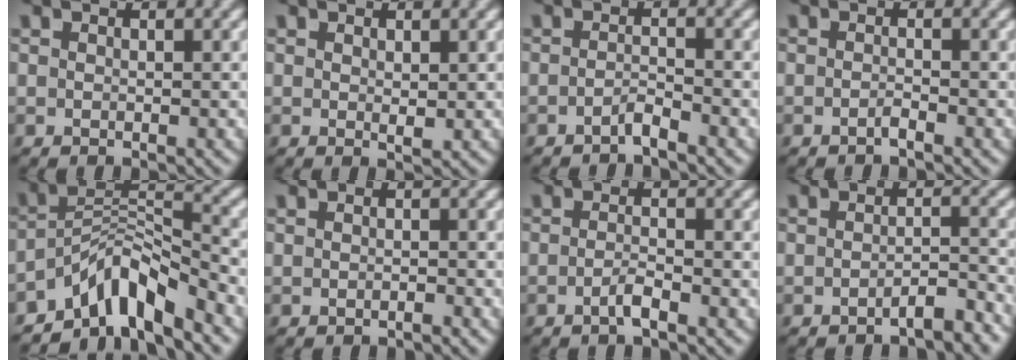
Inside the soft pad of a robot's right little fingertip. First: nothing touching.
{"total": 0.7, "force": [0.4, -0.3, 0.5], "torque": [-0.003, -0.007, 0.011]}
{"total": 1.7, "force": [-1.6, -0.4, 0.4], "torque": [0.000, -0.004, -0.030]}
{"total": 1.1, "force": [-1.0, -0.5, 0.2], "torque": [0.002, -0.002, -0.020]}
{"total": 9.5, "force": [-4.9, 5.8, 5.7], "torque": [-0.091, -0.028, -0.075]}
{"total": 0.8, "force": [-0.7, -0.3, -0.1], "torque": [0.001, -0.002, -0.010]}
{"total": 1.6, "force": [-1.3, -0.4, 0.8], "torque": [-0.007, -0.004, -0.024]}
{"total": 2.6, "force": [-2.4, -0.3, 0.9], "torque": [-0.002, -0.004, -0.042]}